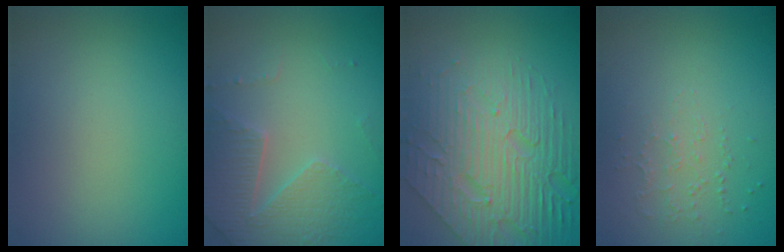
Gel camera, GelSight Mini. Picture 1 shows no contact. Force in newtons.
{"total": 4.7, "press": 3.4, "slide": 3.3}
{"total": 7.9, "press": 5.7, "slide": 5.5}
{"total": 1.0, "press": 0.6, "slide": 0.8}